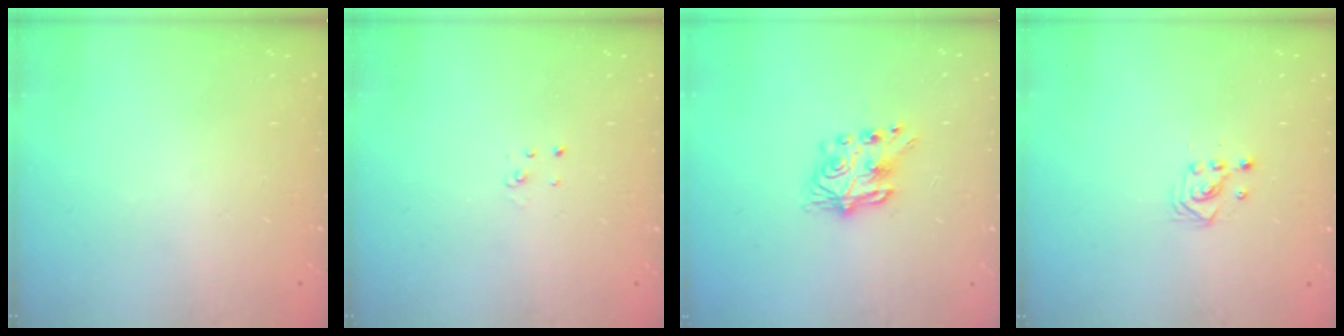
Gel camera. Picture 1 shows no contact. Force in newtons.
{"total": 2.0, "press": 2.0, "slide": 0.2}
{"total": 7.2, "press": 7.2, "slide": 0.4}
{"total": 2.2, "press": 2.2, "slide": 0.2}